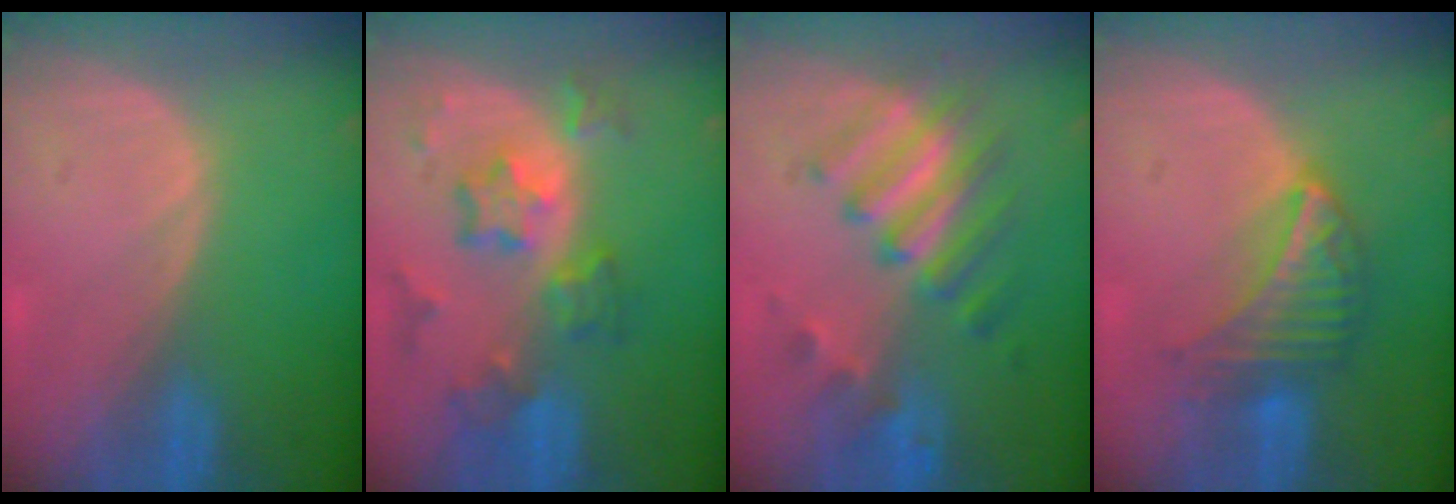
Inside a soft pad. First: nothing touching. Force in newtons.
{"total": 8.2, "press": 7.2, "slide": 4.0}
{"total": 7.5, "press": 7.4, "slide": 0.9}
{"total": 6.5, "press": 6.4, "slide": 1.1}